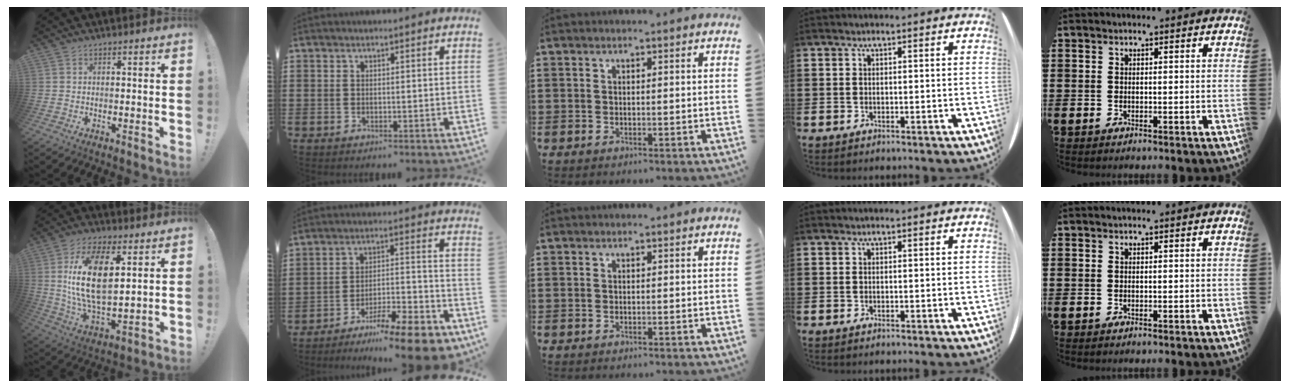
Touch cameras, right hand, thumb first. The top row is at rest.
{"thumb": {"total": 19.7, "force": [4.9, 10.0, 16.2], "torque": [-0.320, -0.018, 0.076]}, "index": {"total": 11.5, "force": [-9.4, 1.4, 6.5], "torque": [-0.084, 0.031, -0.175]}}